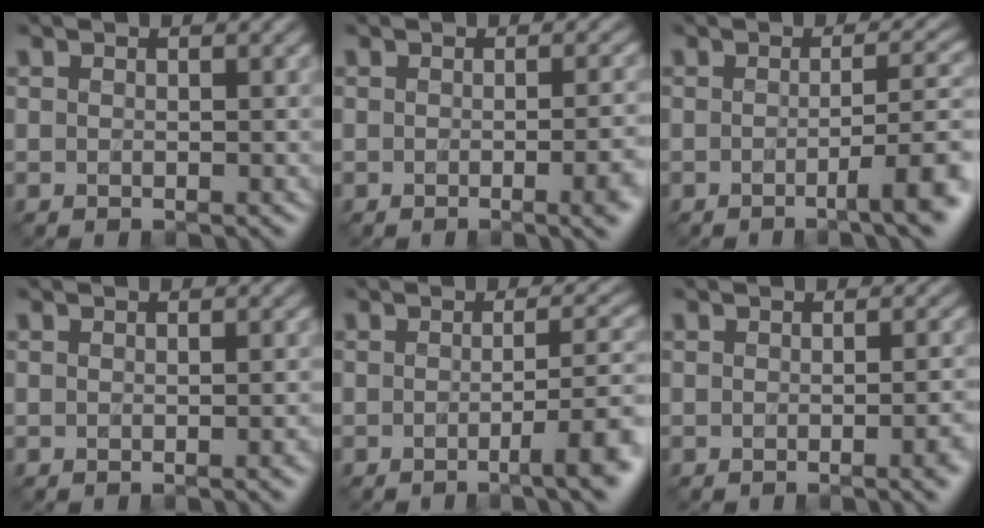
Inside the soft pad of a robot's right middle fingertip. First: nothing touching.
{"total": 4.8, "force": [-1.1, 1.8, 4.3], "torque": [-0.032, -0.007, -0.008]}
{"total": 5.5, "force": [-1.7, 1.0, 5.1], "torque": [-0.062, 0.001, -0.029]}
{"total": 1.8, "force": [-0.4, 0.7, 1.6], "torque": [-0.005, 0.000, 0.001]}
{"total": 5.0, "force": [-1.6, 1.0, 4.6], "torque": [-0.056, 0.001, -0.029]}
{"total": 3.4, "force": [-0.9, 1.2, 3.1], "torque": [-0.024, -0.004, -0.007]}